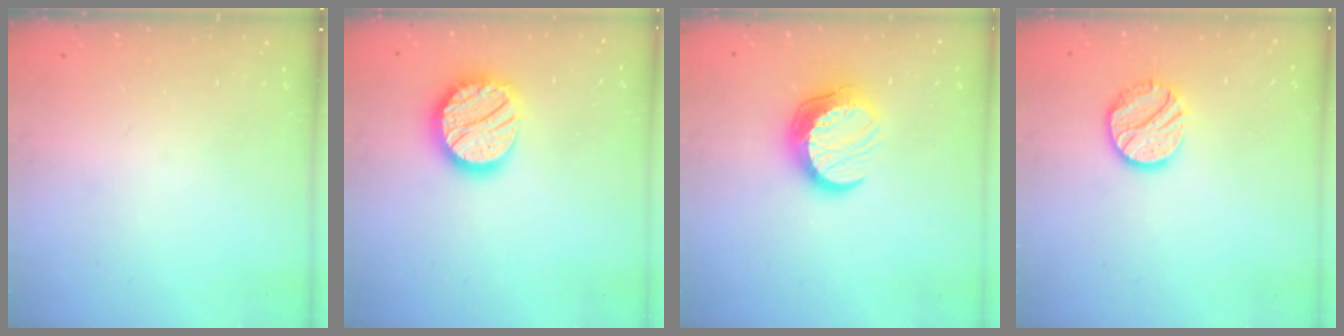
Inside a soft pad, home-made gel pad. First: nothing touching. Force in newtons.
{"total": 17.8, "press": 17.7, "slide": 1.2}
{"total": 11.8, "press": 11.8, "slide": 1.0}
{"total": 10.2, "press": 10.2, "slide": 0.9}